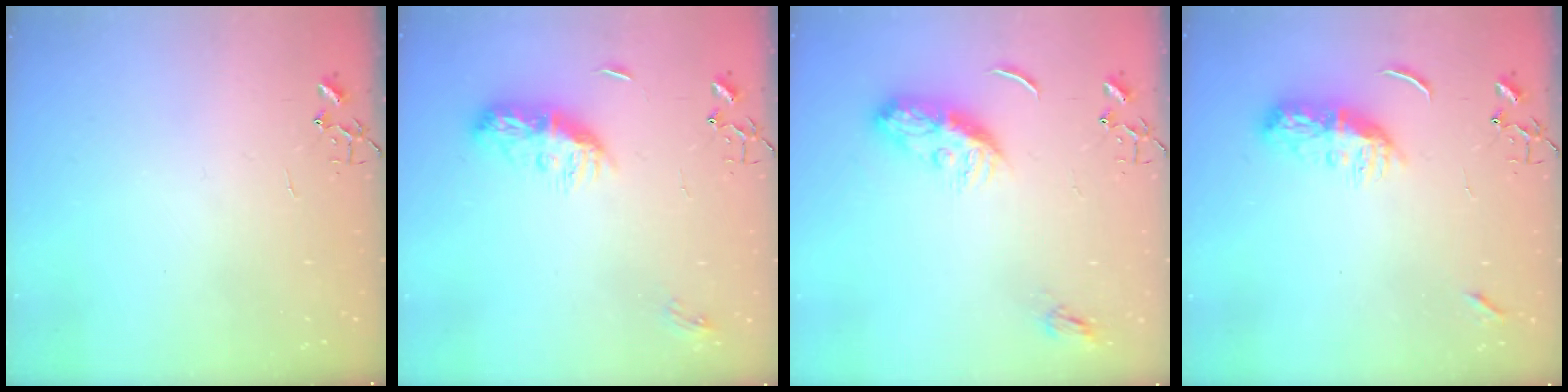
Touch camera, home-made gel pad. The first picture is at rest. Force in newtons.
{"total": 10.4, "press": 10.4, "slide": 0.0}
{"total": 10.2, "press": 10.2, "slide": 0.3}
{"total": 9.6, "press": 9.6, "slide": 0.5}